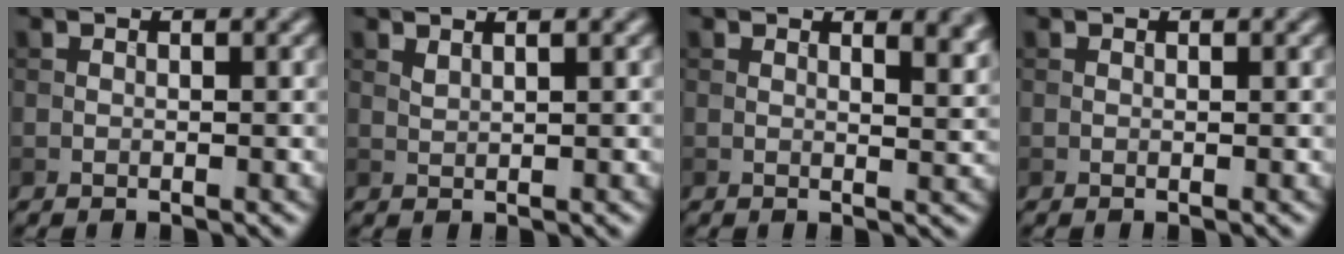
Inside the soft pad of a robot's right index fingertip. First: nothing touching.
{"total": 1.2, "force": [0.9, 0.3, 0.8], "torque": [-0.013, 0.001, 0.013]}
{"total": 3.9, "force": [2.4, 1.7, 2.6], "torque": [-0.018, 0.004, 0.032]}
{"total": 0.0}